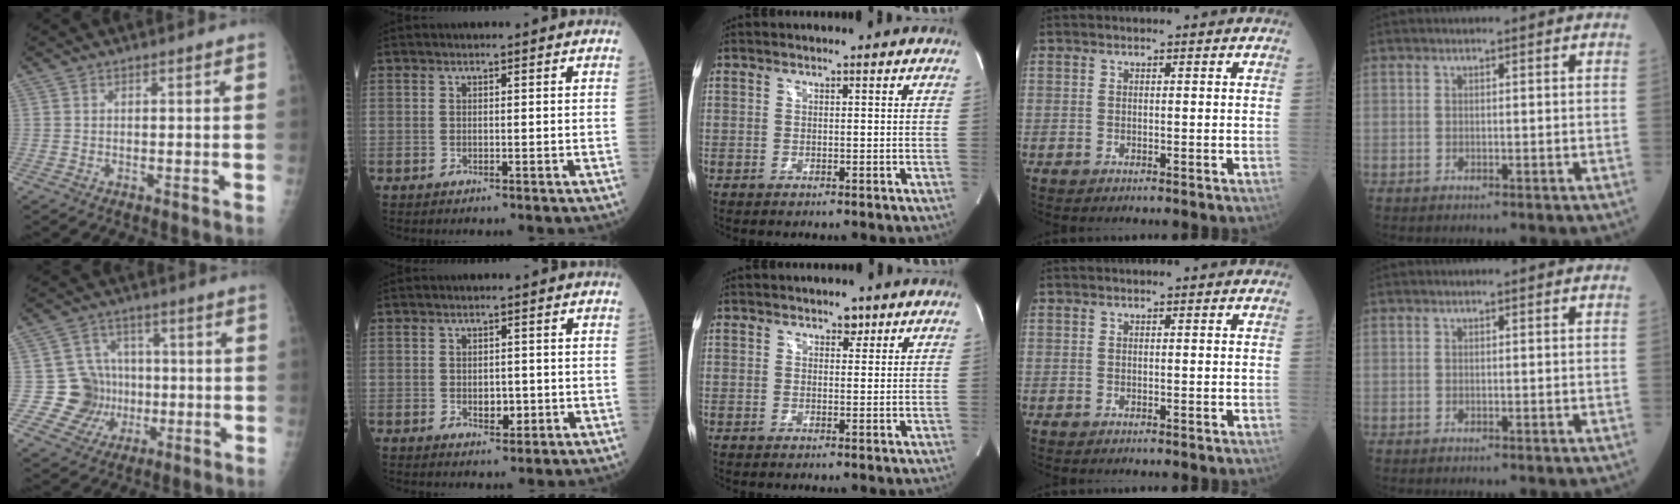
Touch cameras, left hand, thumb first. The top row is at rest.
{"thumb": {"total": 9.6, "force": [-0.8, 9.3, 2.0], "torque": [0.022, 0.022, -0.009]}, "index": {"total": 2.3, "force": [-0.5, 1.5, 1.7], "torque": [-0.025, 0.001, -0.004]}, "middle": {"total": 1.5, "force": [1.0, 1.0, 0.6], "torque": [-0.007, 0.003, 0.013]}}